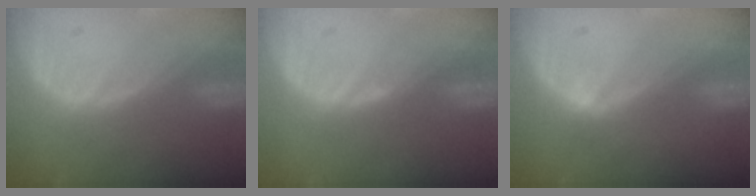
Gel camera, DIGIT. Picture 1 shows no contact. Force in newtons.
{"total": 0.6, "press": 0.4, "slide": 0.5}
{"total": 1.3, "press": 0.9, "slide": 0.9}